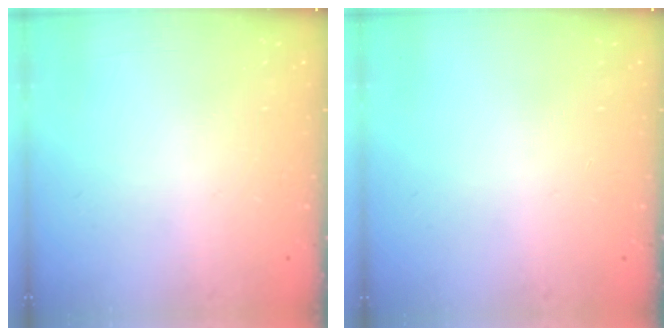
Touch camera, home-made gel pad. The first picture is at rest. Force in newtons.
{"total": 0.0}